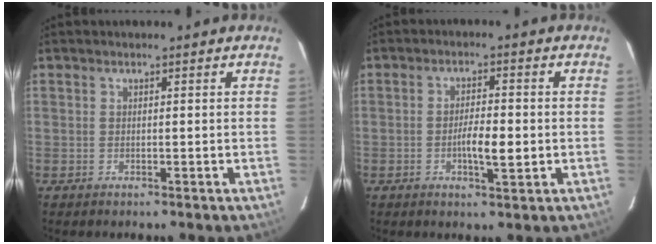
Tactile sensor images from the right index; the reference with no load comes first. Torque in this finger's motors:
{"motor_torque": [0.73, 0.00, 0.30, 0.08]}